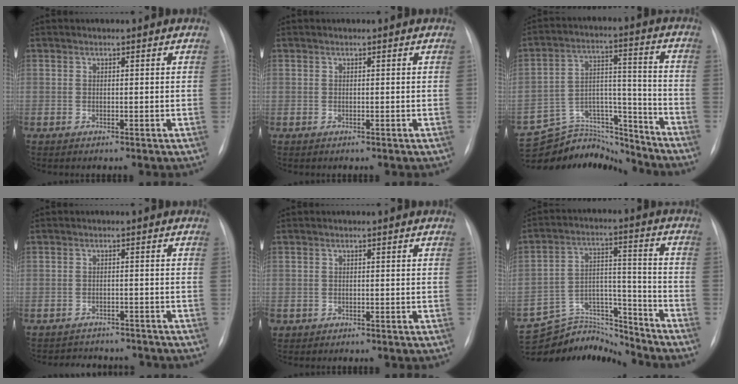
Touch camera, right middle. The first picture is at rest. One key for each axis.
{"total": 0.0}
{"total": 13.6, "fx": -13.3, "fy": 2.8, "fz": 0.0, "tx": 0.009, "ty": 0.059, "tz": -0.219}
{"total": 7.1, "fx": -6.6, "fy": 2.4, "fz": 0.8, "tx": -0.010, "ty": 0.010, "tz": -0.077}
{"total": 0.9, "fx": -0.3, "fy": 0.8, "fz": 0.2, "tx": -0.003, "ty": 0.005, "tz": 0.000}
{"total": 11.3, "fx": -11.1, "fy": 1.8, "fz": -0.8, "tx": 0.020, "ty": 0.055, "tz": -0.191}